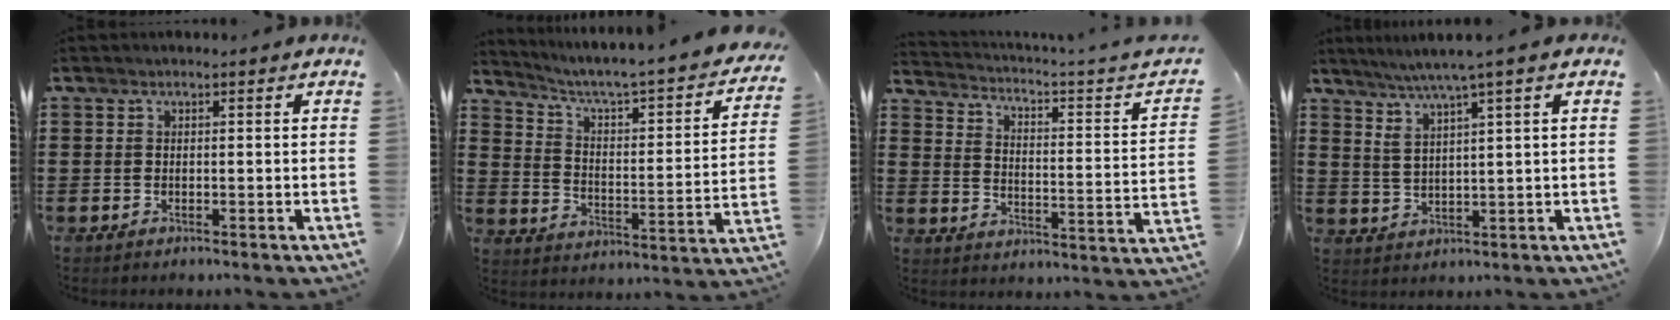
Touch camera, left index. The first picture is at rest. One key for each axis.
{"total": 3.1, "fx": 2.2, "fy": 0.2, "fz": 2.1, "tx": -0.057, "ty": -0.037, "tz": 0.022}
{"total": 2.0, "fx": 0.9, "fy": -0.6, "fz": 1.7, "tx": -0.045, "ty": -0.030, "tz": 0.002}
{"total": 4.2, "fx": 2.7, "fy": -0.5, "fz": 3.1, "tx": -0.065, "ty": -0.010, "tz": 0.043}